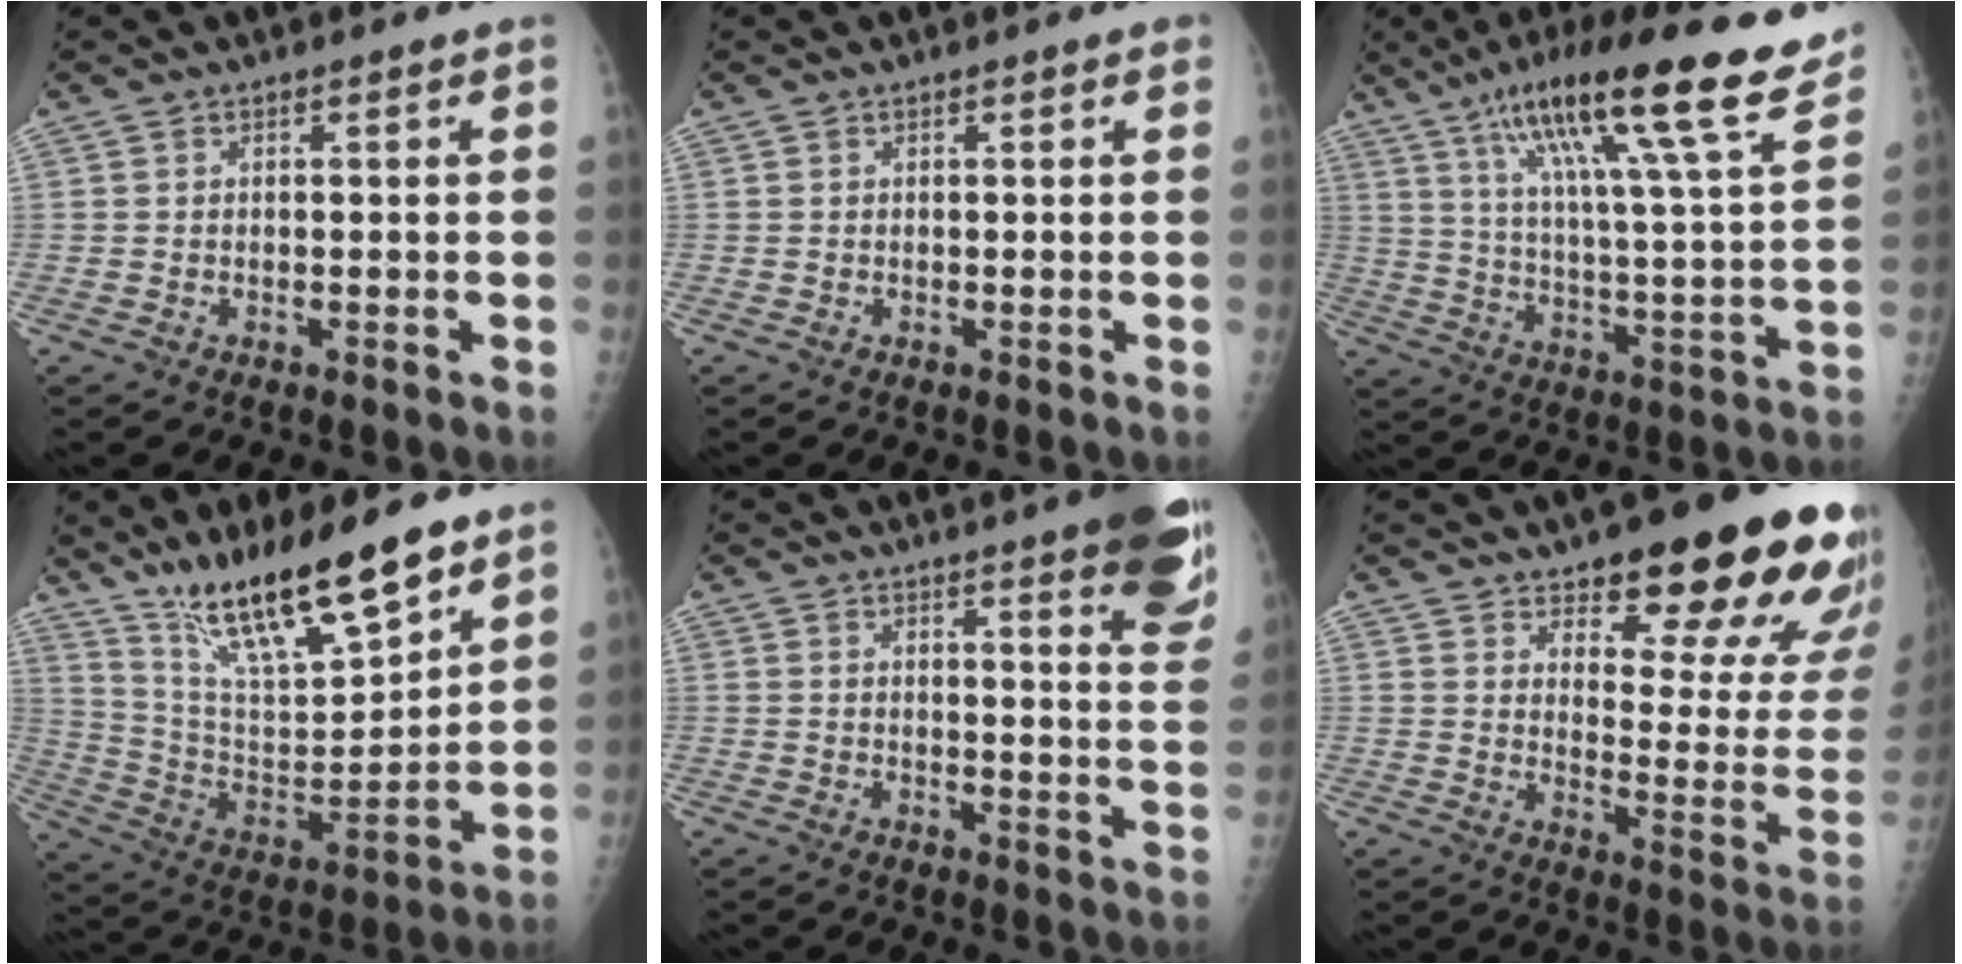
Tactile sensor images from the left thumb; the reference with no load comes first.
{"total": 0.7, "force": [0.5, 0.2, 0.5], "torque": [-0.008, 0.000, 0.003]}
{"total": 24.1, "force": [16.2, 3.0, 17.7], "torque": [-0.269, -0.045, 0.255]}
{"total": 21.4, "force": [15.4, 5.1, 13.9], "torque": [-0.216, -0.069, 0.281]}
{"total": 15.5, "force": [9.7, 2.9, 11.7], "torque": [-0.122, -0.045, 0.105]}
{"total": 23.6, "force": [15.9, 7.0, 15.9], "torque": [-0.162, -0.089, 0.209]}